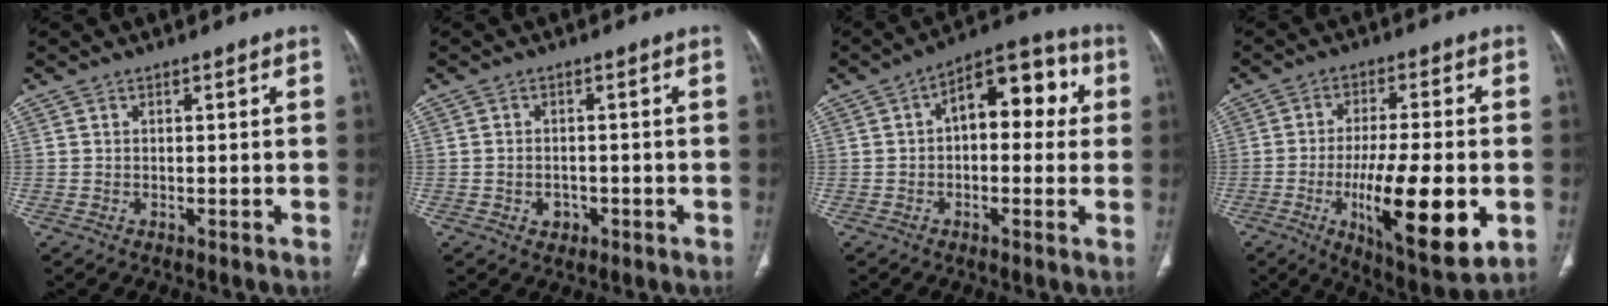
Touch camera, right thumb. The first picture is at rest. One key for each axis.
{"total": 2.5, "fx": -0.9, "fy": 2.1, "fz": 1.1, "tx": -0.008, "ty": 0.008, "tz": -0.007}
{"total": 12.5, "fx": 1.9, "fy": 7.0, "fz": 10.2, "tx": -0.094, "ty": 0.036, "tz": 0.015}
{"total": 18.6, "fx": -4.9, "fy": 5.4, "fz": 17.1, "tx": -0.276, "ty": -0.010, "tz": -0.068}